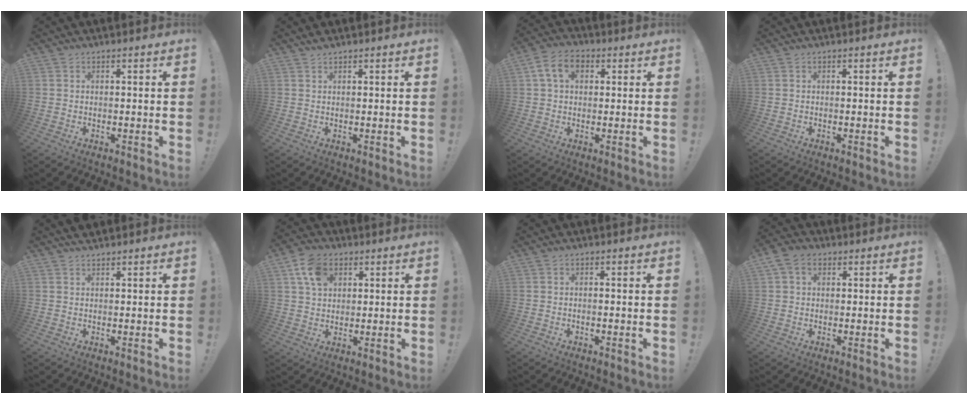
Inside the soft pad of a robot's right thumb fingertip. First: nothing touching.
{"total": 1.0, "force": [1.0, 0.1, 0.1], "torque": [0.001, 0.000, 0.018]}
{"total": 8.7, "force": [2.8, 5.9, 5.7], "torque": [-0.100, 0.008, 0.053]}
{"total": 0.0}
{"total": 1.6, "force": [1.5, 0.5, 0.0], "torque": [0.002, -0.004, 0.027]}
{"total": 9.7, "force": [4.3, 7.0, 5.2], "torque": [-0.083, -0.006, 0.085]}
{"total": 0.7, "force": [-0.6, -0.3, 0.4], "torque": [-0.012, 0.000, -0.009]}
{"total": 5.6, "force": [2.1, 4.2, 3.0], "torque": [-0.058, 0.005, 0.045]}